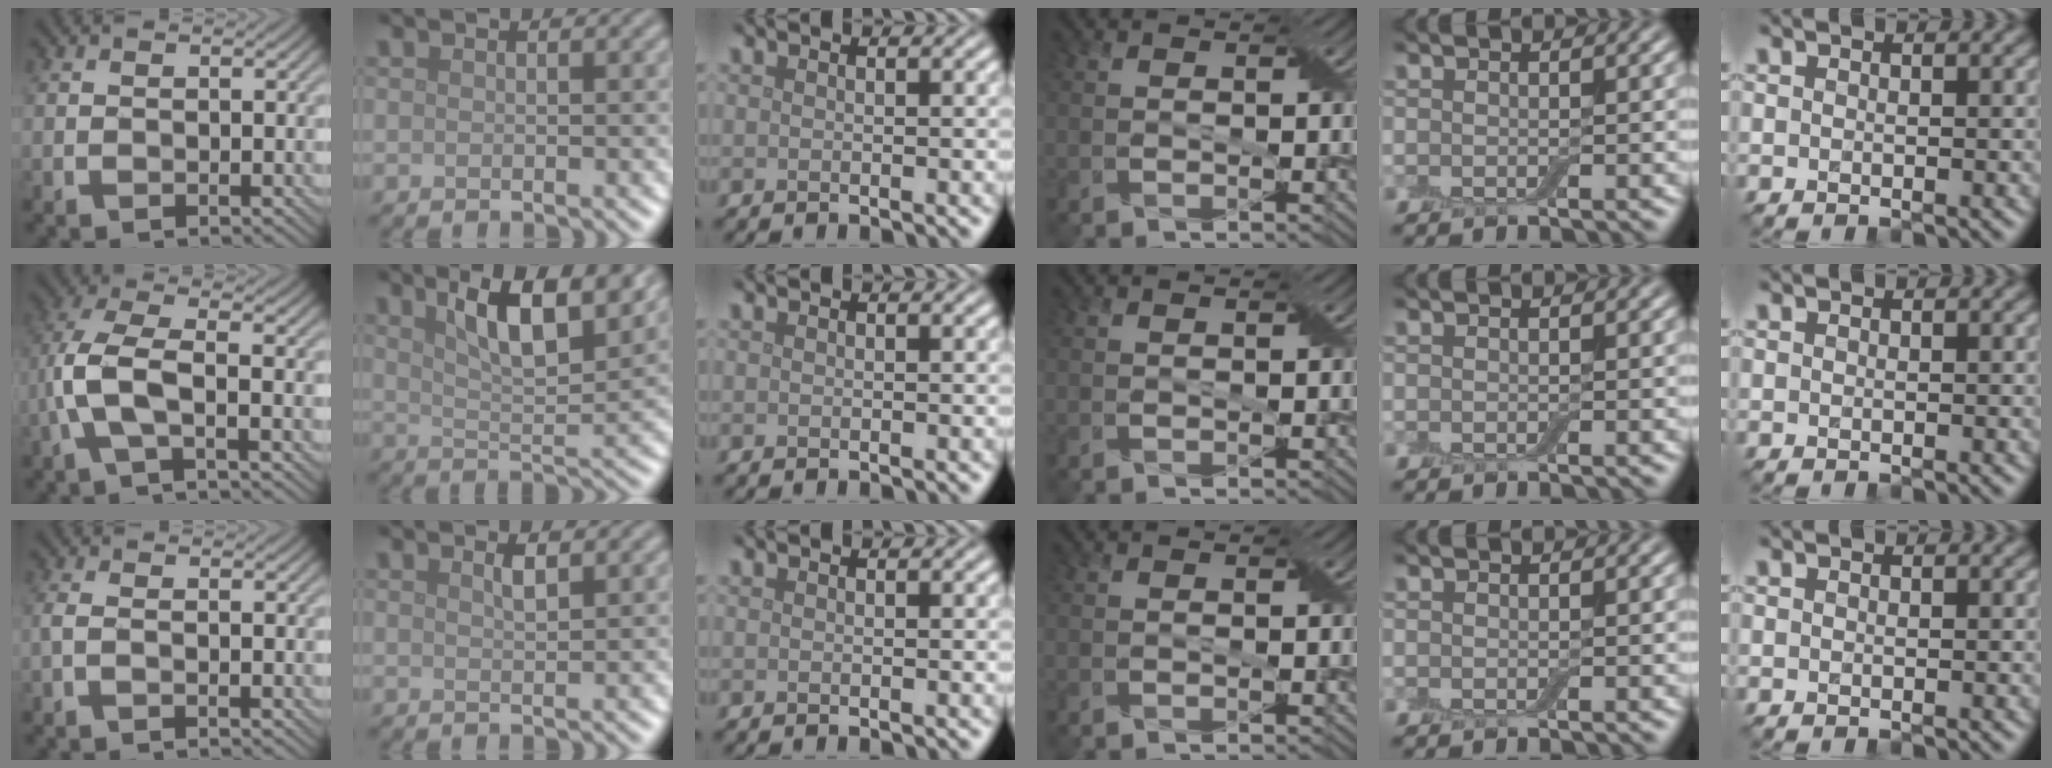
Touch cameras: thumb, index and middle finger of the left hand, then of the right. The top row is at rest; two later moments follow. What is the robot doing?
{"motion": "insert", "object": "box of matches"}